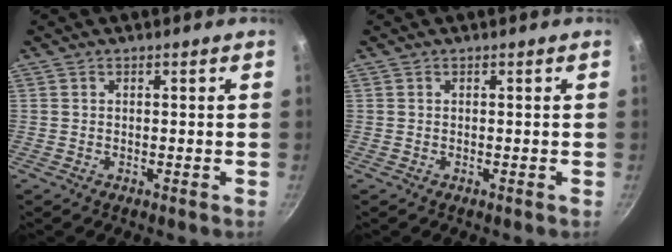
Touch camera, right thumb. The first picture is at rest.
{"total": 0.0}